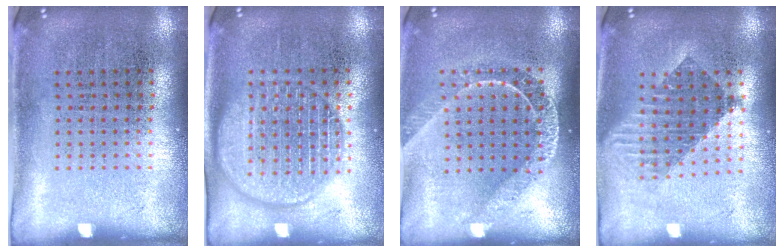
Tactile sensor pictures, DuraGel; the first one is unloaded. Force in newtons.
{"total": 3.1, "press": 3.1, "slide": 0.4}
{"total": 1.6, "press": 1.5, "slide": 0.7}
{"total": 1.7, "press": 1.4, "slide": 1.0}